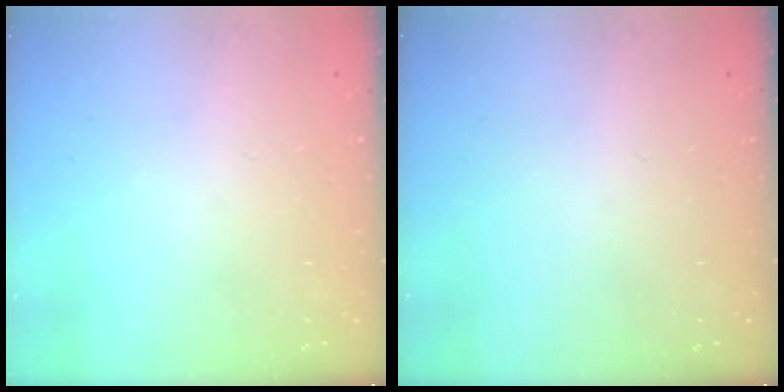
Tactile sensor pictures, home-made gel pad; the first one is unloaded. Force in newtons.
{"total": 0.0}